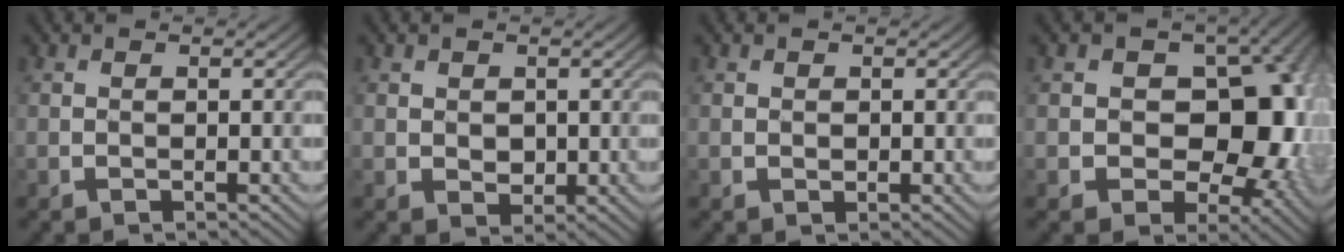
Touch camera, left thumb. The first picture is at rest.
{"total": 2.8, "force": [0.4, 2.4, 1.3], "torque": [-0.047, 0.001, -0.002]}
{"total": 1.1, "force": [0.2, 1.0, 0.3], "torque": [-0.015, 0.001, -0.001]}
{"total": 13.0, "force": [-0.5, 9.1, 9.2], "torque": [-0.113, -0.006, -0.012]}